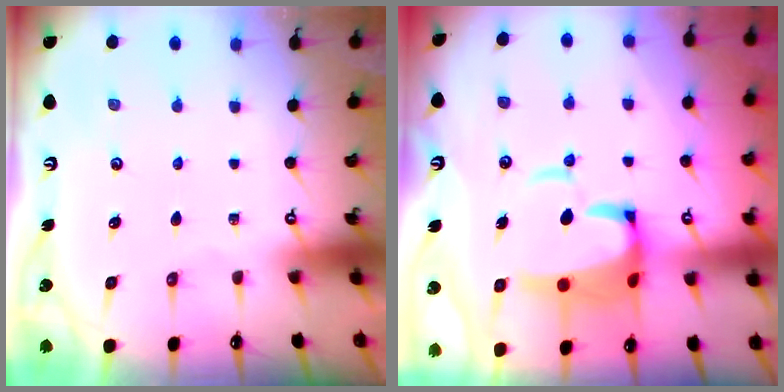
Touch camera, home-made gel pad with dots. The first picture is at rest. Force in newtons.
{"total": 8.8, "press": 8.7, "slide": 1.4}